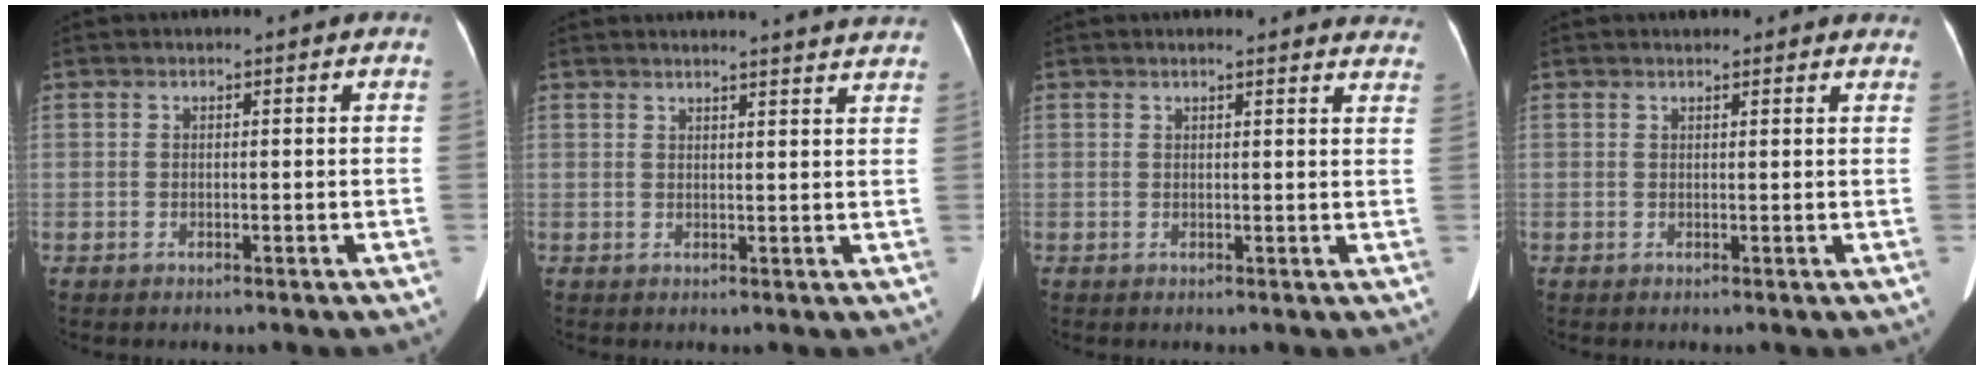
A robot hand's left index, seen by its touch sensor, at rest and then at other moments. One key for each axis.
{"total": 12.2, "fx": 11.8, "fy": 0.0, "fz": 3.0, "tx": -0.027, "ty": -0.027, "tz": 0.116}
{"total": 12.2, "fx": 11.7, "fy": 2.3, "fz": 2.7, "tx": 0.003, "ty": -0.015, "tz": 0.102}
{"total": 4.4, "fx": 3.8, "fy": 2.0, "fz": 1.0, "tx": 0.003, "ty": 0.020, "tz": 0.038}